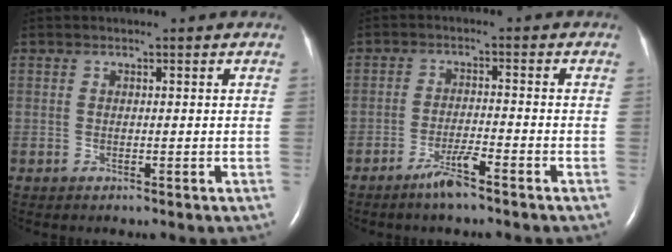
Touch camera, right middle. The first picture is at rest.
{"total": 4.1, "force": [-3.1, -0.1, 2.7], "torque": [-0.056, -0.006, -0.060]}